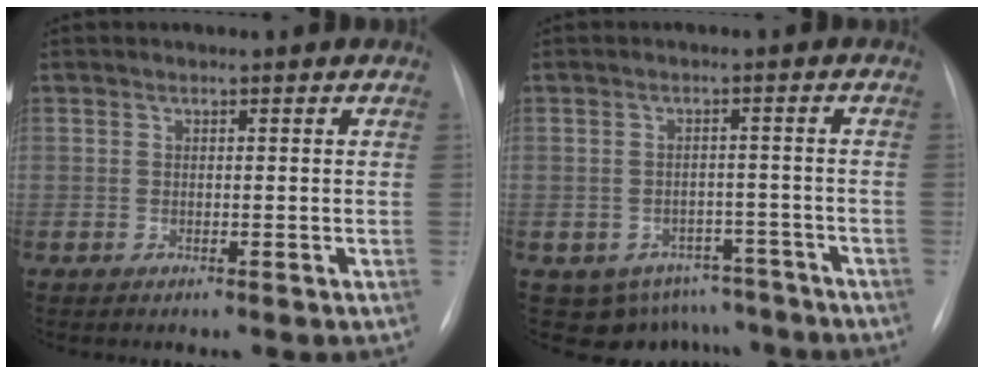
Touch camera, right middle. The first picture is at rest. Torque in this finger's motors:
{"motor_torque": [-0.04, -0.10, -0.03, -0.02]}